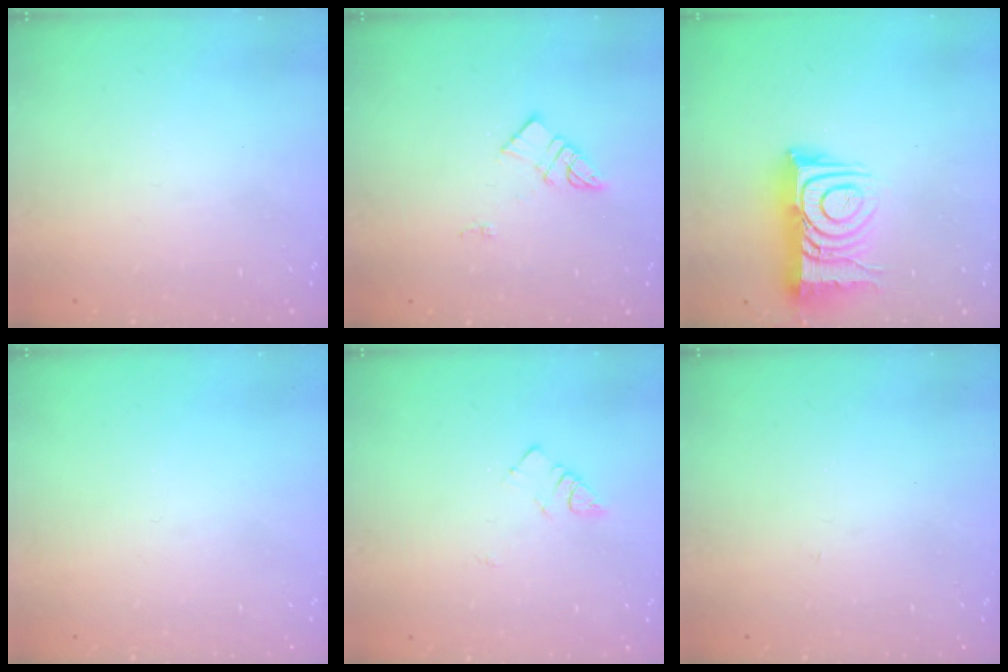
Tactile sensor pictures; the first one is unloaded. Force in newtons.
{"total": 6.2, "press": 6.2, "slide": 0.2}
{"total": 14.0, "press": 14.0, "slide": 1.0}
{"total": 0.0}
{"total": 2.8, "press": 2.7, "slide": 0.4}
{"total": 2.7, "press": 2.7, "slide": 0.3}